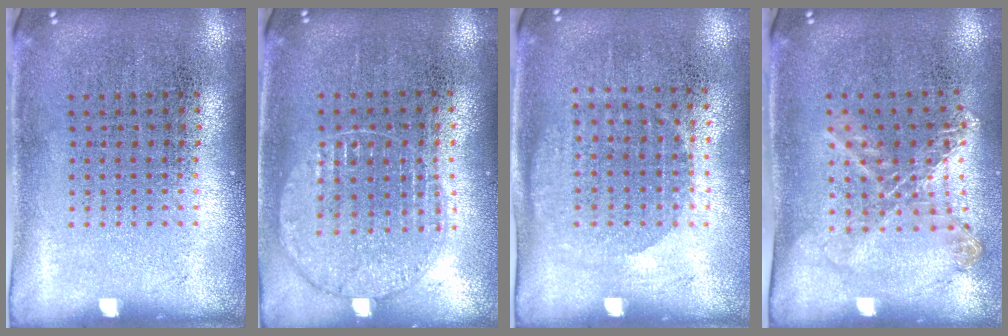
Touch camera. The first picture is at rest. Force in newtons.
{"total": 1.0, "press": 1.0, "slide": 0.1}
{"total": 1.1, "press": 1.0, "slide": 0.4}
{"total": 1.1, "press": 1.1, "slide": 0.3}